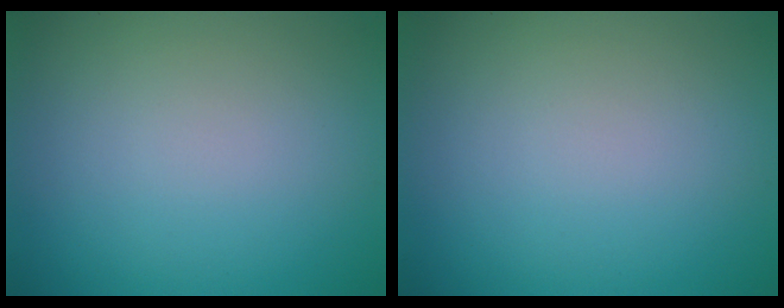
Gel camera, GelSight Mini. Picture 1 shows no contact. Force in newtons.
{"total": 0.0}